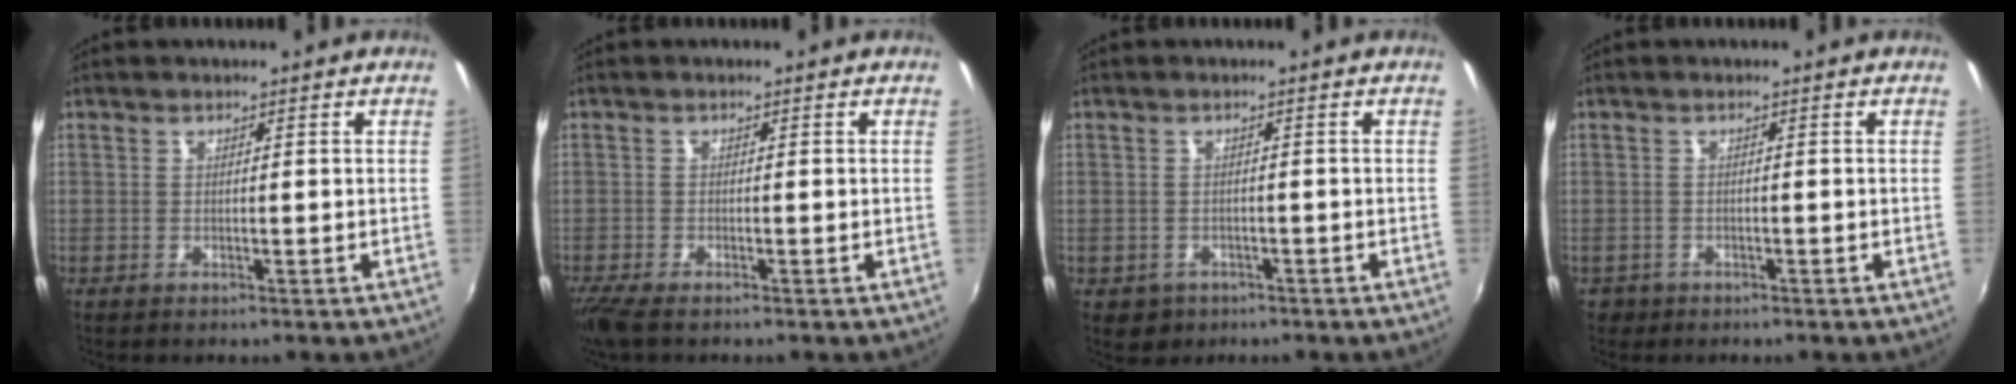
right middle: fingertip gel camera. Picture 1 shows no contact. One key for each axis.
{"total": 4.2, "fx": -3.3, "fy": 1.0, "fz": 2.4, "tx": -0.058, "ty": -0.018, "tz": -0.063}
{"total": 3.4, "fx": -1.5, "fy": 2.9, "fz": 1.0, "tx": -0.028, "ty": -0.003, "tz": -0.015}
{"total": 2.3, "fx": -1.3, "fy": 1.9, "fz": 0.6, "tx": -0.017, "ty": -0.004, "tz": -0.021}